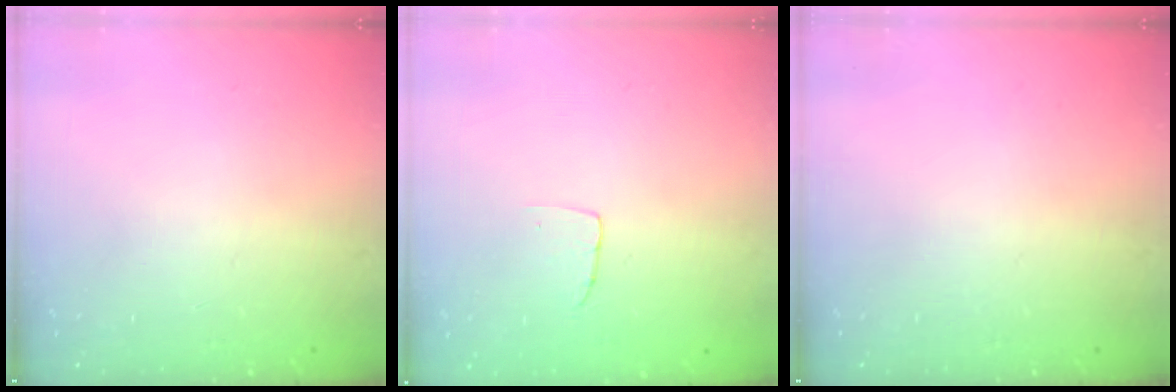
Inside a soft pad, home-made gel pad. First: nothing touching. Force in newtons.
{"total": 2.9, "press": 2.9, "slide": 0.1}
{"total": 0.0}